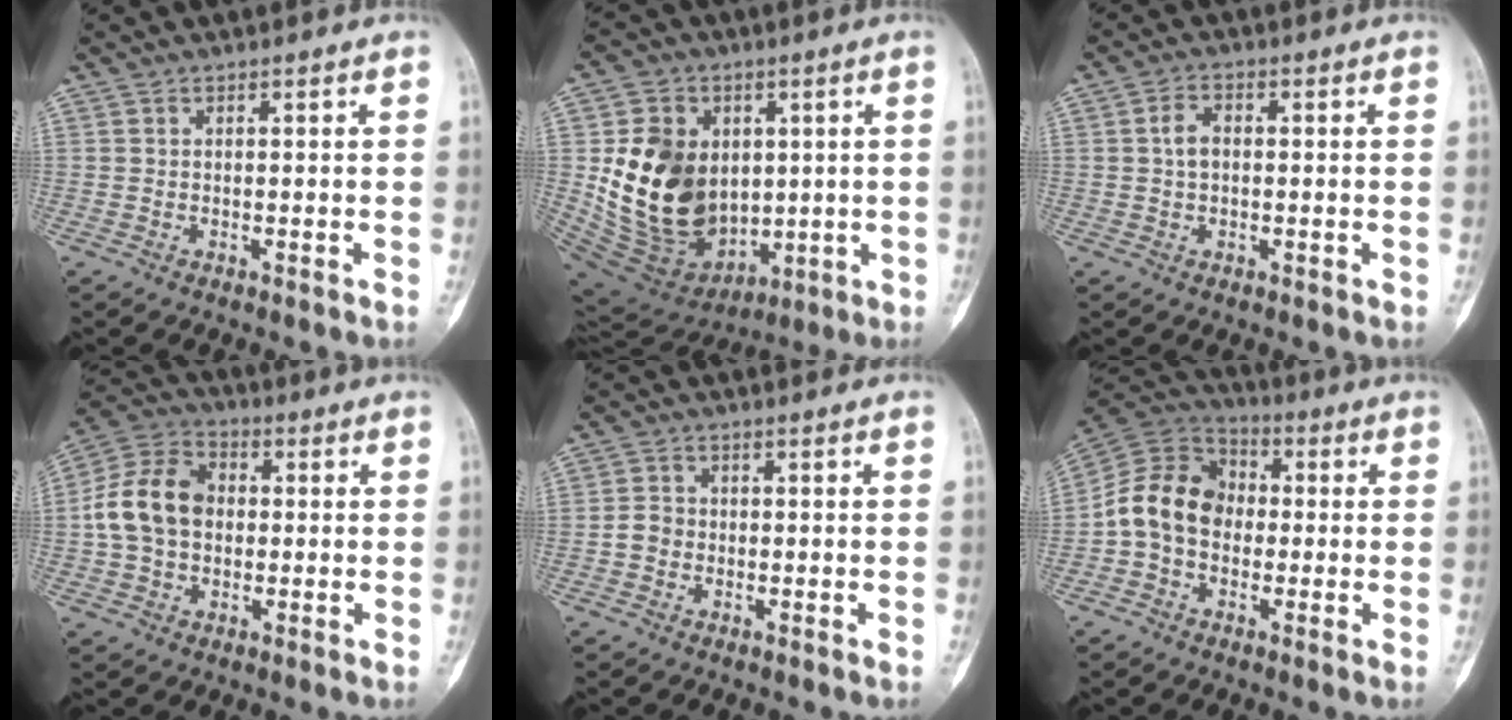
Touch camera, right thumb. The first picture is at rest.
{"total": 20.7, "force": [1.3, 15.8, 13.4], "torque": [-0.203, -0.011, 0.055]}
{"total": 3.8, "force": [0.1, 2.7, 2.7], "torque": [-0.046, 0.012, -0.005]}
{"total": 12.9, "force": [0.0, 9.7, 8.5], "torque": [-0.144, 0.033, -0.010]}
{"total": 3.1, "force": [-0.9, 2.6, 1.3], "torque": [-0.013, 0.010, -0.023]}
{"total": 12.8, "force": [-1.5, 10.1, 7.7], "torque": [-0.122, 0.037, -0.043]}